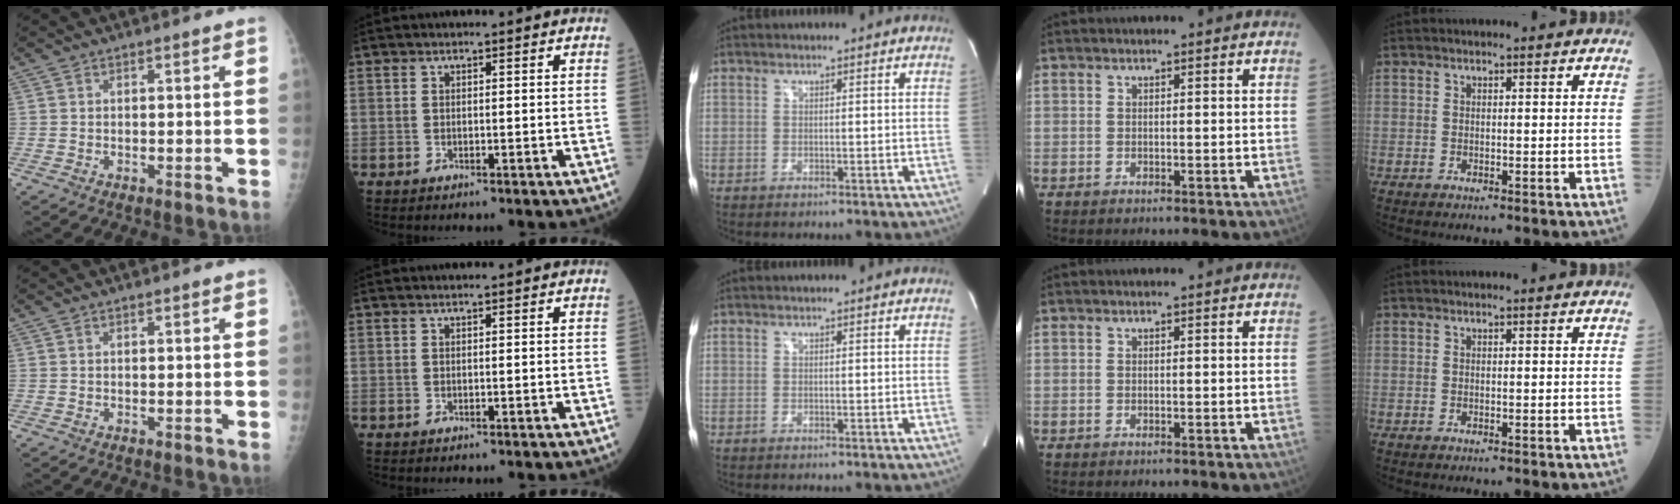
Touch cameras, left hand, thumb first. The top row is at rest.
{}